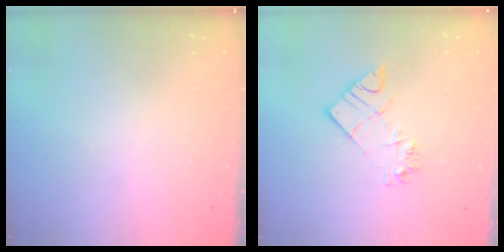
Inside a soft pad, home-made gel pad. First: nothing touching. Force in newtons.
{"total": 10.0, "press": 9.9, "slide": 0.9}